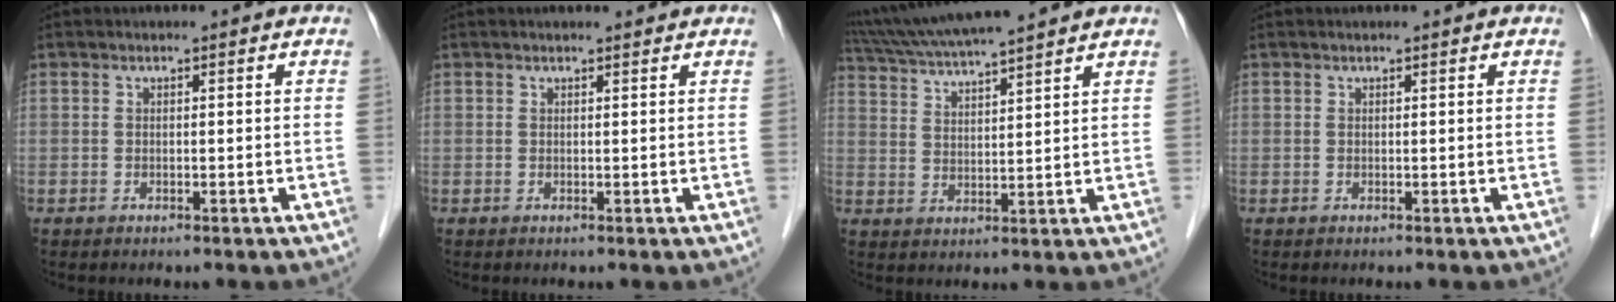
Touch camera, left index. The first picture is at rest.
{"total": 2.2, "force": [2.0, 0.3, 0.7], "torque": [-0.010, 0.012, 0.026]}
{"total": 13.0, "force": [11.6, -0.2, 5.8], "torque": [-0.113, 0.031, 0.190]}
{"total": 0.9, "force": [0.8, 0.0, 0.4], "torque": [-0.003, 0.013, 0.014]}